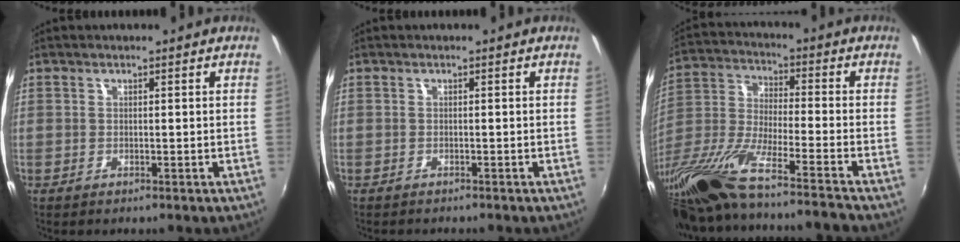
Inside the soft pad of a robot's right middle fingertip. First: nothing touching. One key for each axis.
{"total": 1.1, "fx": -1.0, "fy": 0.1, "fz": 0.2, "tx": -0.007, "ty": -0.006, "tz": -0.014}
{"total": 21.3, "fx": -17.0, "fy": -0.3, "fz": 12.8, "tx": -0.233, "ty": -0.073, "tz": -0.313}